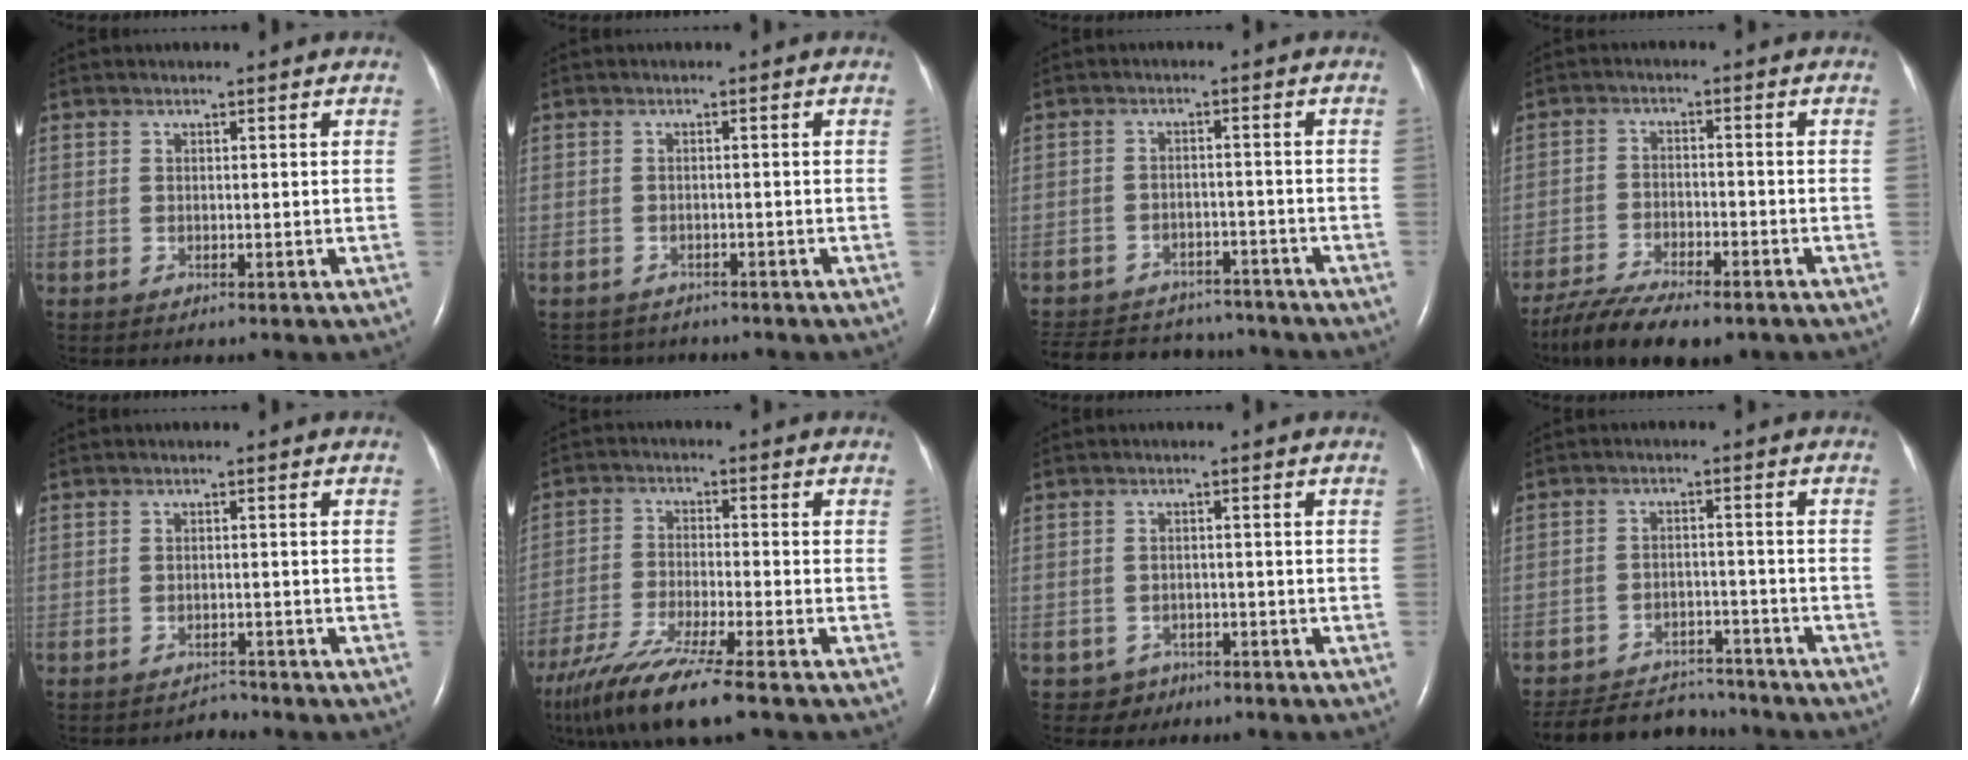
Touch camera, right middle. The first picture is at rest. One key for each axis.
{"total": 3.9, "fx": -3.6, "fy": 1.6, "fz": 0.0, "tx": -0.002, "ty": -0.001, "tz": -0.049}
{"total": 16.5, "fx": -14.6, "fy": 5.9, "fz": 4.9, "tx": -0.128, "ty": 0.000, "tz": -0.197}
{"total": 11.5, "fx": -9.0, "fy": 3.1, "fz": 6.4, "tx": -0.110, "ty": -0.017, "tz": -0.146}
{"total": 1.4, "fx": -1.3, "fy": 0.1, "fz": -0.5, "tx": 0.009, "ty": -0.006, "tz": -0.018}
{"total": 12.7, "fx": -9.4, "fy": 0.0, "fz": 8.5, "tx": -0.165, "ty": -0.041, "tz": -0.165}
{"total": 2.7, "fx": -1.6, "fy": 2.1, "fz": -0.2, "tx": 0.001, "ty": 0.012, "tz": -0.020}
{"total": 12.3, "fx": -11.6, "fy": 3.3, "fz": 2.6, "tx": -0.047, "ty": 0.001, "tz": -0.166}